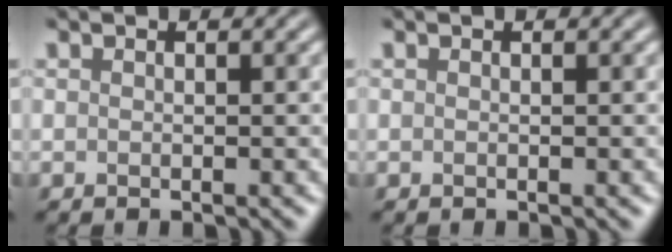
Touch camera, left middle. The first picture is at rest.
{"total": 0.0}